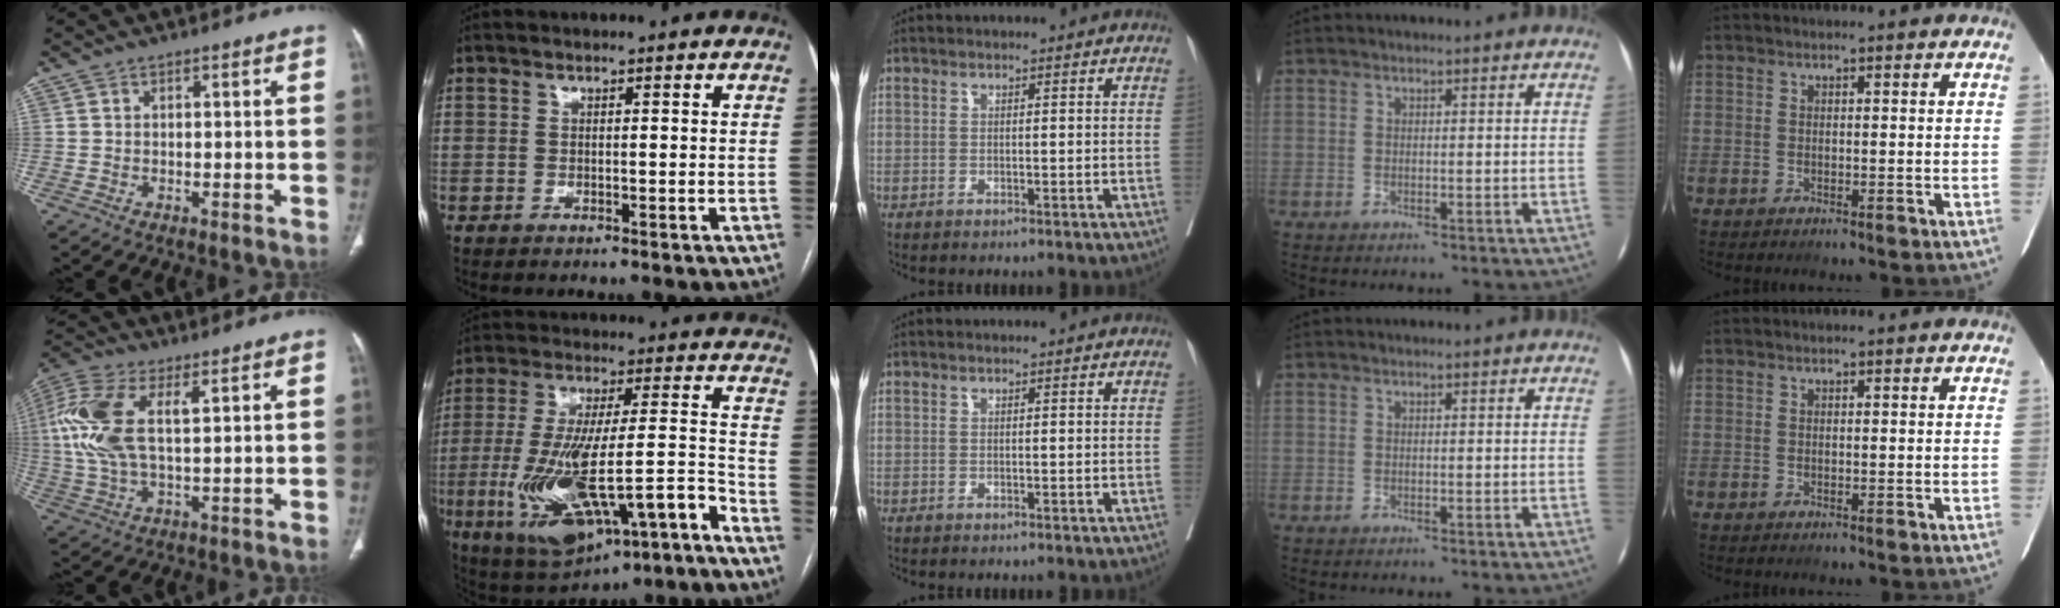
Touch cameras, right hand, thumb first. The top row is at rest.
{"thumb": {"total": 12.8, "force": [3.5, 5.6, 11.0], "torque": [-0.268, 0.007, 0.067]}, "index": {"total": 20.3, "force": [-9.1, 4.7, 17.5], "torque": [-0.326, 0.001, -0.134]}}